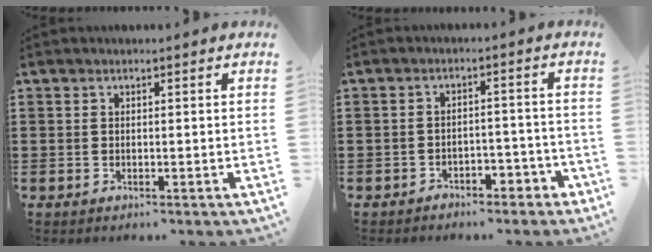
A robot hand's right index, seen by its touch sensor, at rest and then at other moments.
{"total": 3.0, "force": [-2.6, 1.3, 0.8], "torque": [-0.017, 0.006, -0.052]}